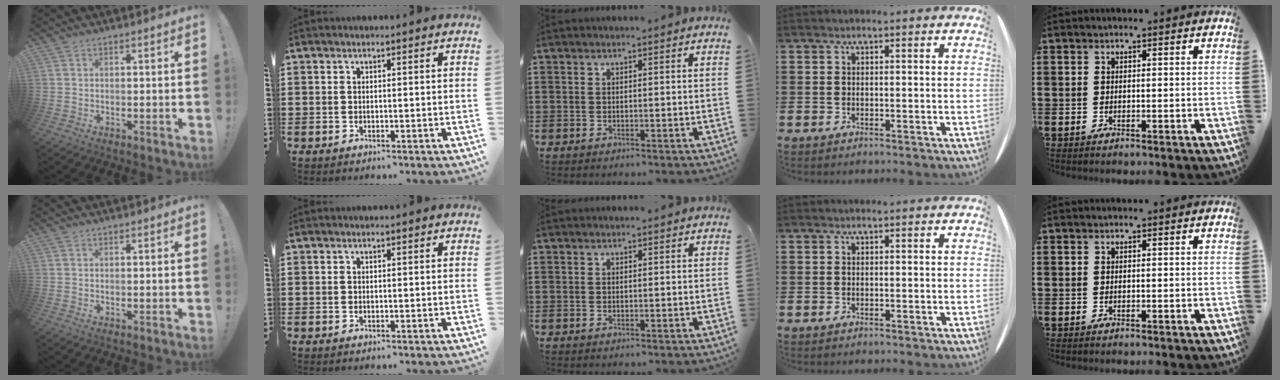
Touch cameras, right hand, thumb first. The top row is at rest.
{}